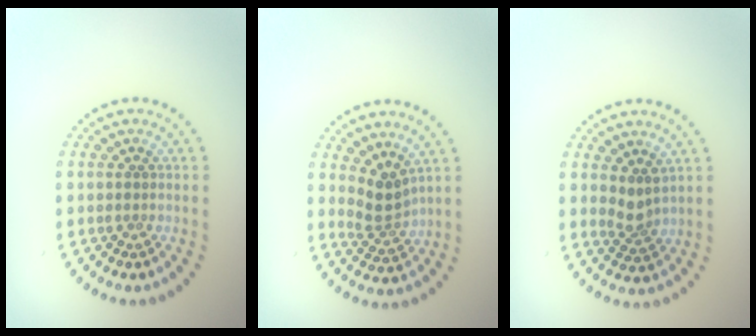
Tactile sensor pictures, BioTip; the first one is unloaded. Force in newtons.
{"total": 2.6, "press": 1.8, "slide": 1.8}
{"total": 1.9, "press": 1.4, "slide": 1.2}